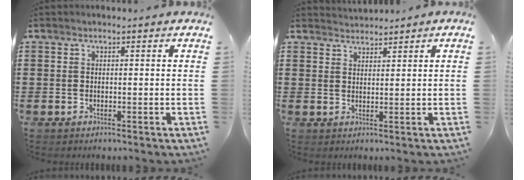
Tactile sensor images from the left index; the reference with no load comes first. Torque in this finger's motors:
{"motor_torque": [1.04, -1.09, 0.30, 0.07]}